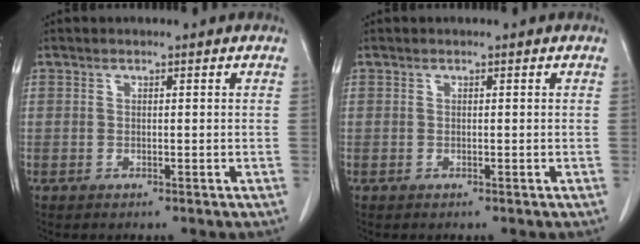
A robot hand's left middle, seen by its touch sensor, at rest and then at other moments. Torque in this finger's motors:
{"motor_torque": [-0.01, 0.01, -0.01, 0.00]}